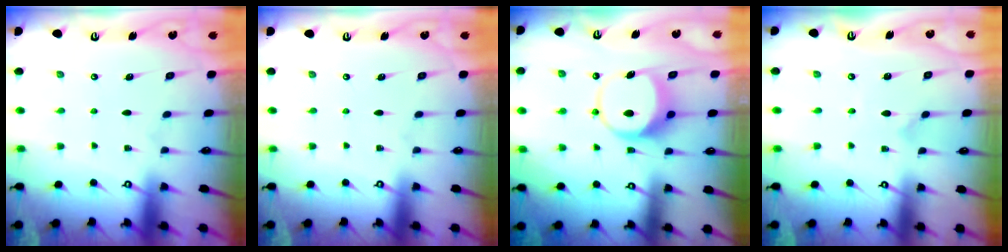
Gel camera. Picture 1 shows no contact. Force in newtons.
{"total": 0.0}
{"total": 7.6, "press": 7.6, "slide": 0.6}
{"total": 0.0}